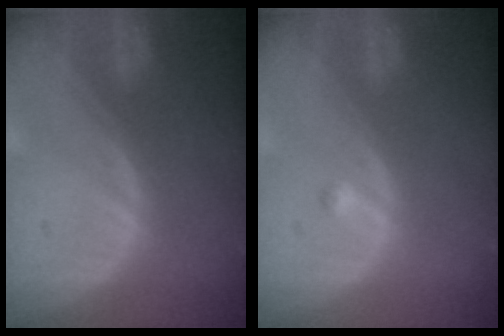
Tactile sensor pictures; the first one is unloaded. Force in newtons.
{"total": 0.7, "press": 0.7, "slide": 0.1}